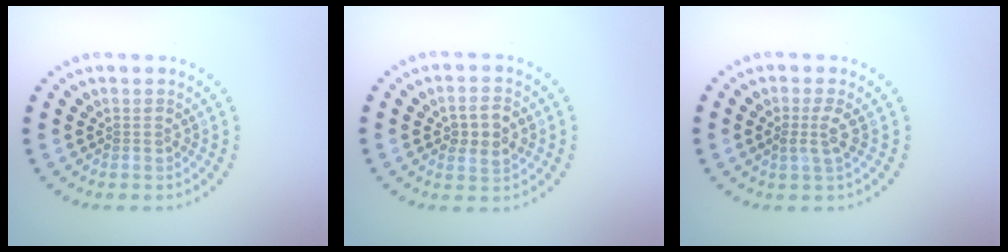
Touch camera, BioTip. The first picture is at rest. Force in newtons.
{"total": 2.9, "press": 2.9, "slide": 0.3}
{"total": 1.8, "press": 1.4, "slide": 1.1}